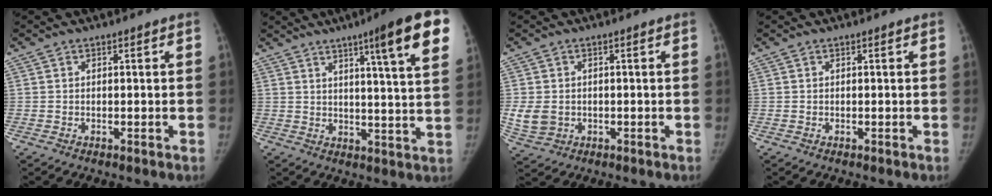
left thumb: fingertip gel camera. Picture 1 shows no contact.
{"total": 15.9, "force": [8.3, 1.3, 13.6], "torque": [-0.173, -0.034, 0.100]}
{"total": 5.0, "force": [-0.6, 4.2, 2.7], "torque": [-0.048, -0.002, 0.001]}
{"total": 0.0}